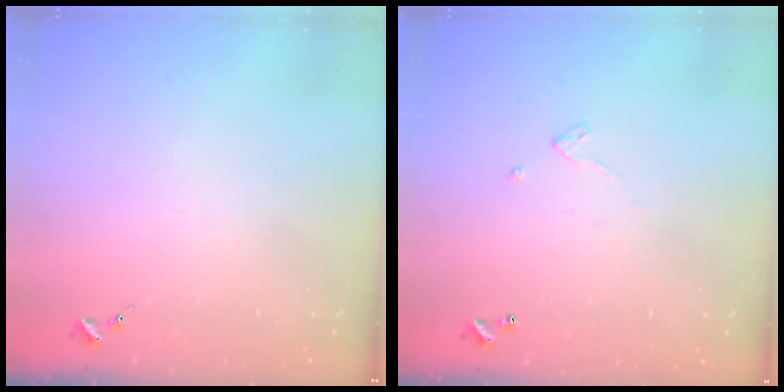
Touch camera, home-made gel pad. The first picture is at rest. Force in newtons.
{"total": 2.6, "press": 2.6, "slide": 0.2}